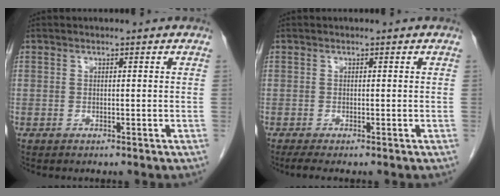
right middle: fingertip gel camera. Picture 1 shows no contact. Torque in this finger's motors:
{"motor_torque": [0.35, -0.10, -0.01, 0.01]}